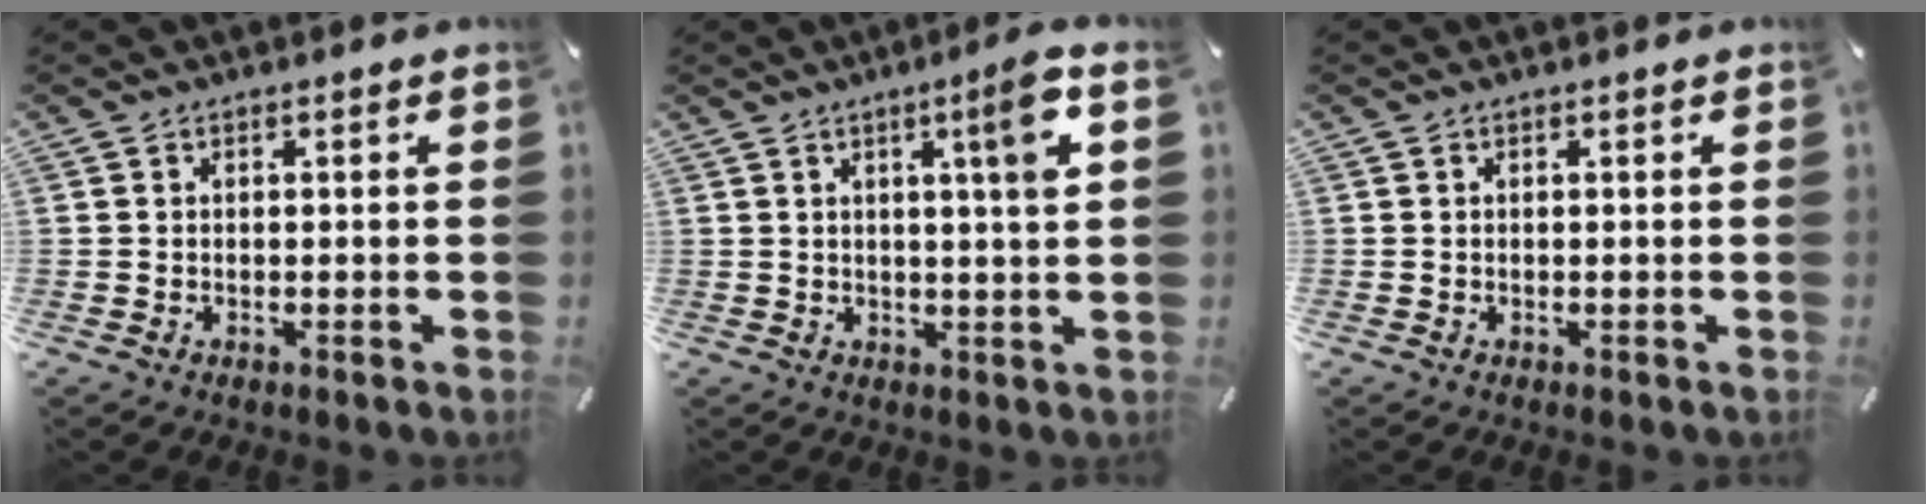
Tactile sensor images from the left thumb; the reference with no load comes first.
{"total": 8.0, "force": [3.1, 0.3, 7.3], "torque": [-0.105, -0.012, 0.038]}
{"total": 0.0}